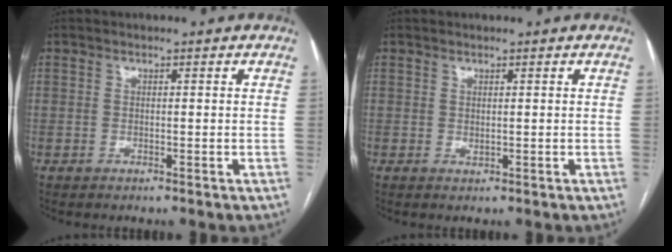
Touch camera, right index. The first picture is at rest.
{"total": 1.1, "force": [0.5, 0.4, 0.9], "torque": [-0.017, -0.007, 0.014]}